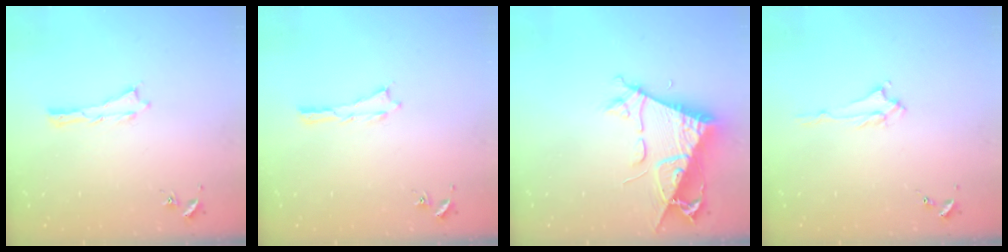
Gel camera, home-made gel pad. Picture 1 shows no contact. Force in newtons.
{"total": 0.0}
{"total": 8.8, "press": 8.8, "slide": 1.1}
{"total": 1.4, "press": 1.4, "slide": 0.3}